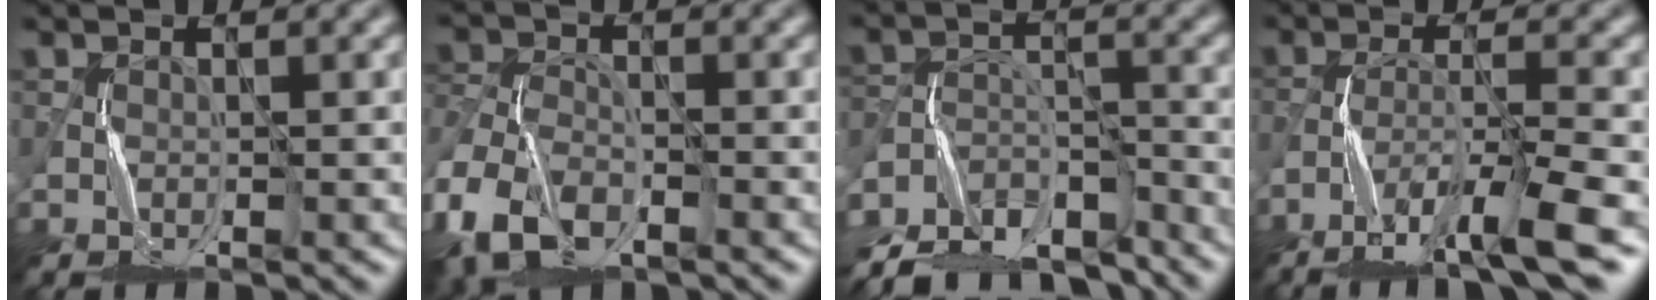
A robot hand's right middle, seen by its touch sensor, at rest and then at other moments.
{"total": 7.9, "force": [-4.1, 4.8, 4.8], "torque": [-0.109, -0.017, -0.092]}
{"total": 12.0, "force": [-10.5, 4.5, 3.7], "torque": [-0.057, -0.003, -0.162]}
{"total": 8.4, "force": [-5.6, 1.4, 6.0], "torque": [-0.098, 0.000, -0.095]}